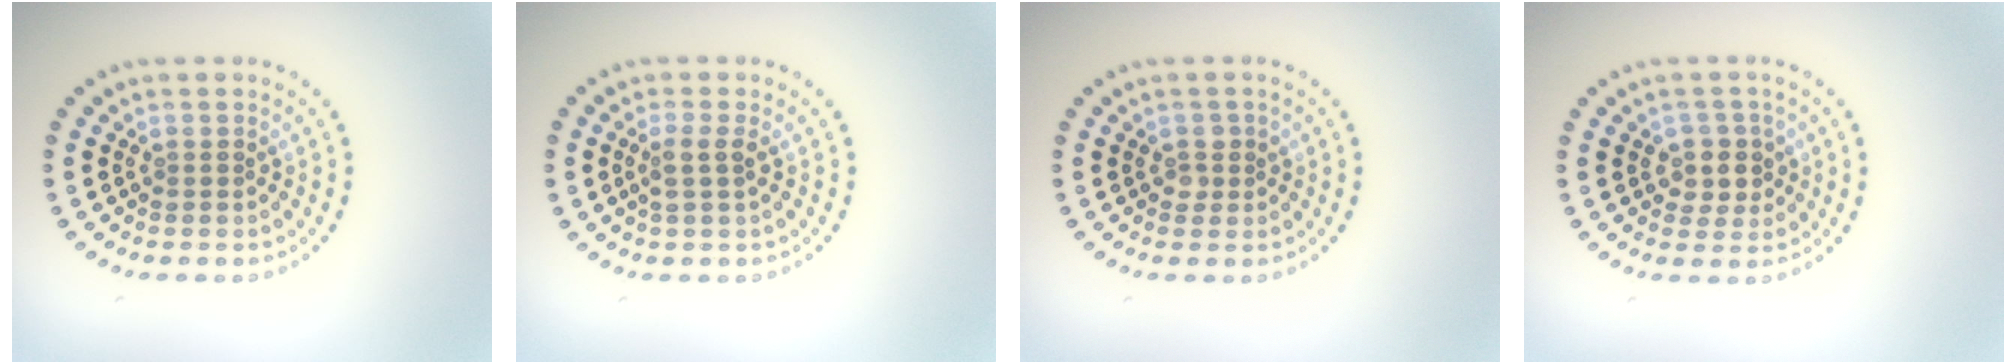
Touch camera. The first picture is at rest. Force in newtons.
{"total": 1.6, "press": 1.3, "slide": 0.8}
{"total": 1.1, "press": 1.1, "slide": 0.3}
{"total": 2.6, "press": 2.3, "slide": 1.2}